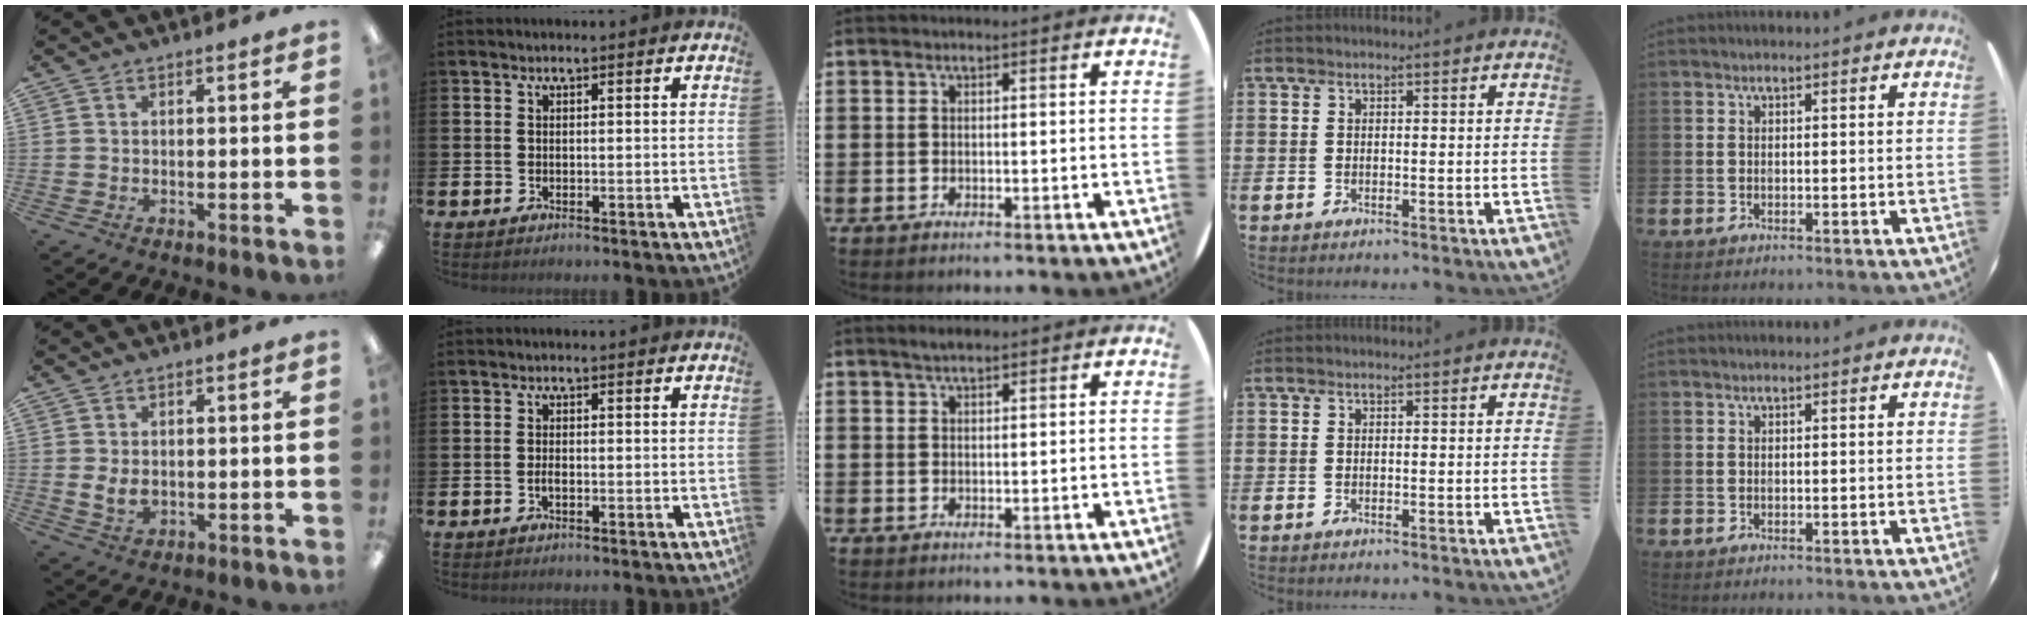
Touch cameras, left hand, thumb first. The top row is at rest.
{"thumb": {"total": 3.8, "force": [0.0, 2.5, 2.9], "torque": [-0.059, -0.005, -0.003]}, "index": {"total": 1.1, "force": [-0.4, 0.4, 0.9], "torque": [-0.019, -0.001, -0.006]}, "middle": {"total": 1.6, "force": [1.3, 0.3, 0.8], "torque": [-0.015, 0.004, 0.023]}}